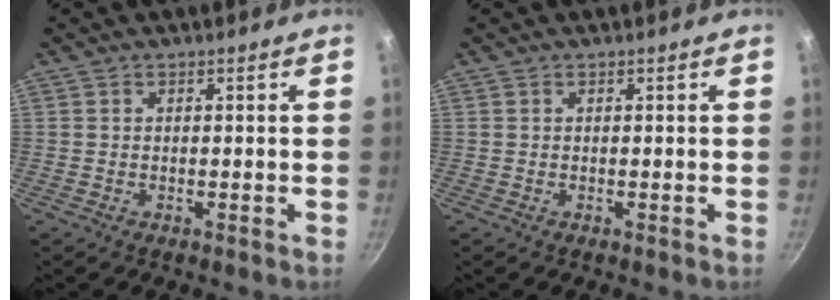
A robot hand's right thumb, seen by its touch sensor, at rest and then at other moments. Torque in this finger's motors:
{"motor_torque": [-0.08, 0.08, 0.03, -0.03, 0.01]}